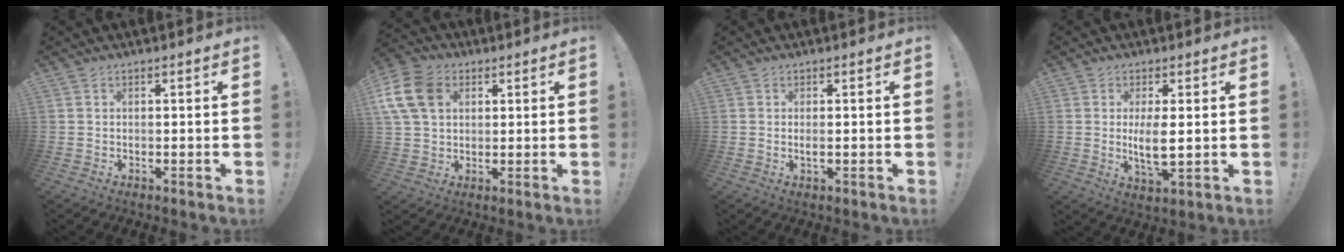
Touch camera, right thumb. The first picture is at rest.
{"total": 13.5, "force": [4.2, 10.0, 7.9], "torque": [-0.154, -0.008, 0.086]}
{"total": 1.6, "force": [0.0, 0.3, 1.6], "torque": [-0.026, -0.003, -0.001]}
{"total": 6.8, "force": [0.6, 2.3, 6.3], "torque": [-0.118, -0.020, 0.005]}